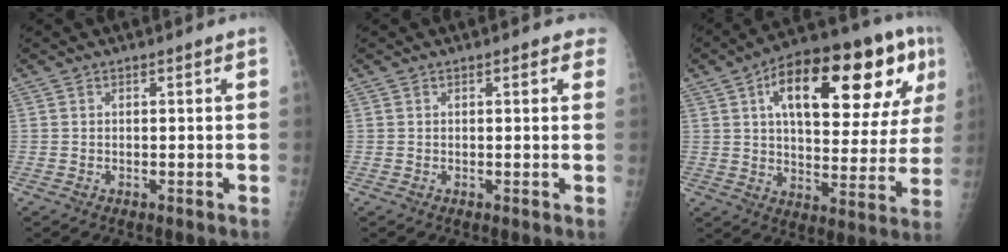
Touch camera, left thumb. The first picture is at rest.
{"total": 2.3, "force": [1.4, 1.1, 1.4], "torque": [0.002, 0.001, 0.010]}
{"total": 26.7, "force": [10.5, 10.6, 22.1], "torque": [-0.293, 0.015, 0.156]}